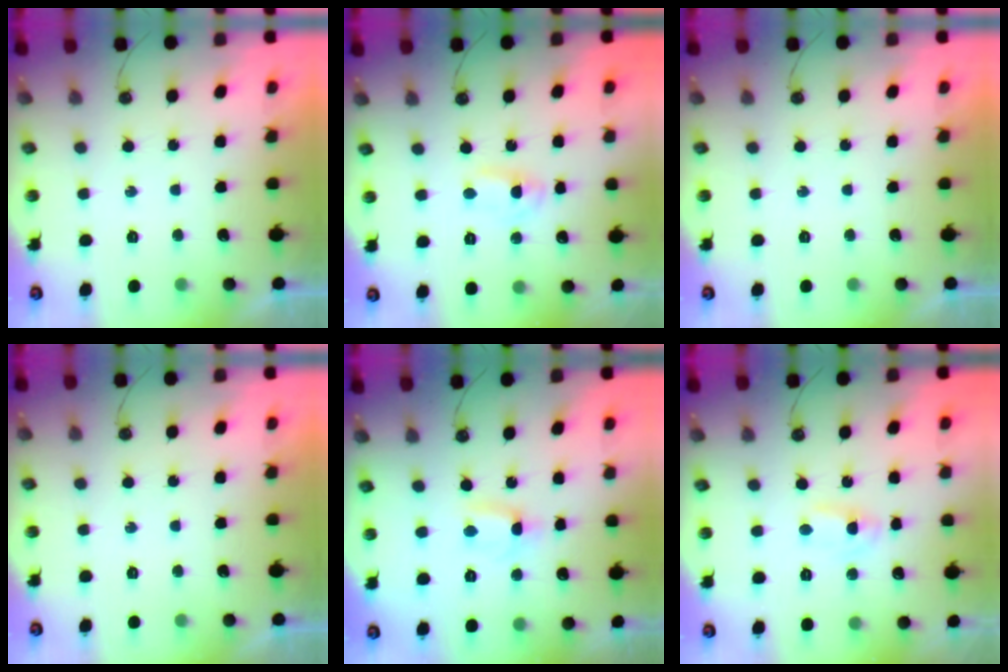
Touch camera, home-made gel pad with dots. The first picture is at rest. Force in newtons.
{"total": 1.7, "press": 1.7, "slide": 0.2}
{"total": 0.0}
{"total": 0.0}
{"total": 0.6, "press": 0.3, "slide": 0.6}
{"total": 1.8, "press": 1.8, "slide": 0.3}